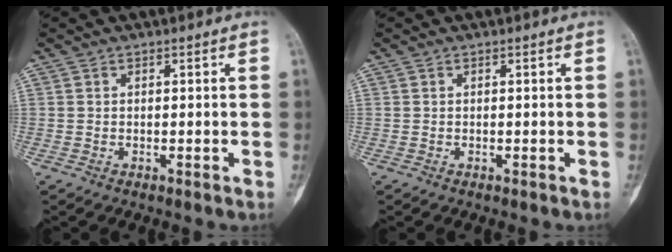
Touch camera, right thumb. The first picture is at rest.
{"total": 0.0}